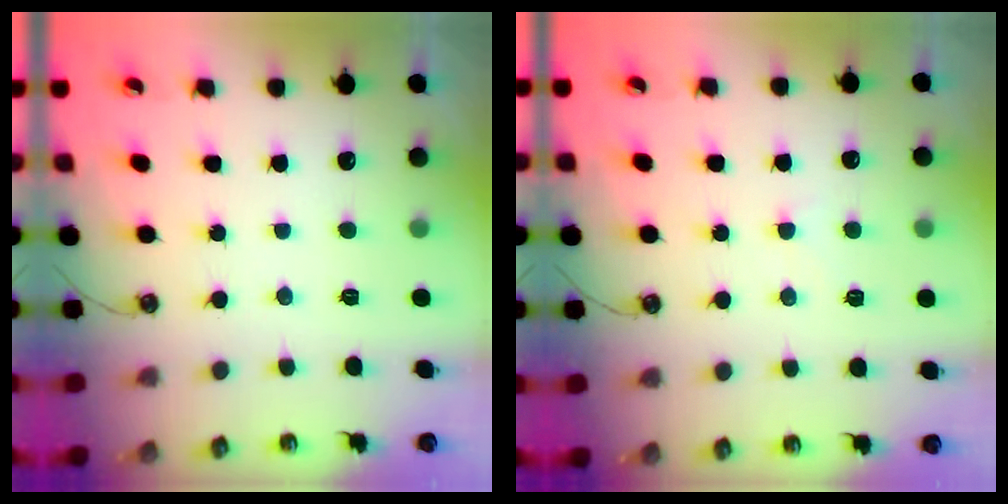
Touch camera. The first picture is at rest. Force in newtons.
{"total": 0.7, "press": 0.2, "slide": 0.7}